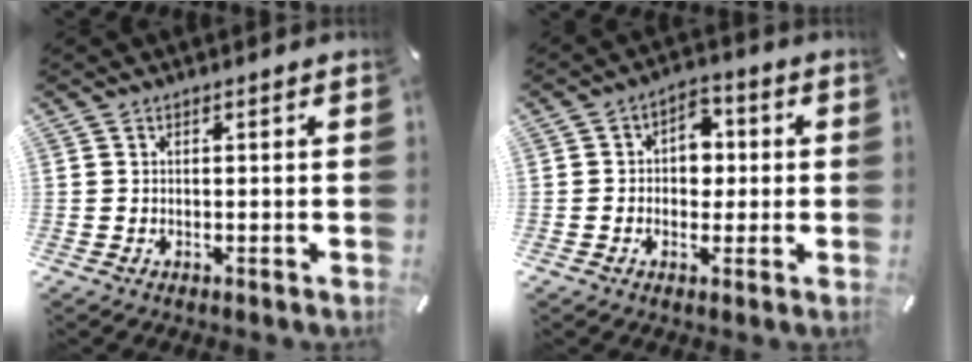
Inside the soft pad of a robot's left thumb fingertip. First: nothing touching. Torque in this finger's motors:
{"motor_torque": [0.93, 0.86, 0.06, 0.07, 0.09]}